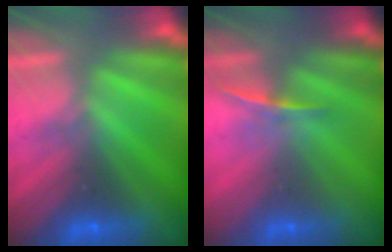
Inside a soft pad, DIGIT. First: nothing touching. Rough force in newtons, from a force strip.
{"total": 1.1}